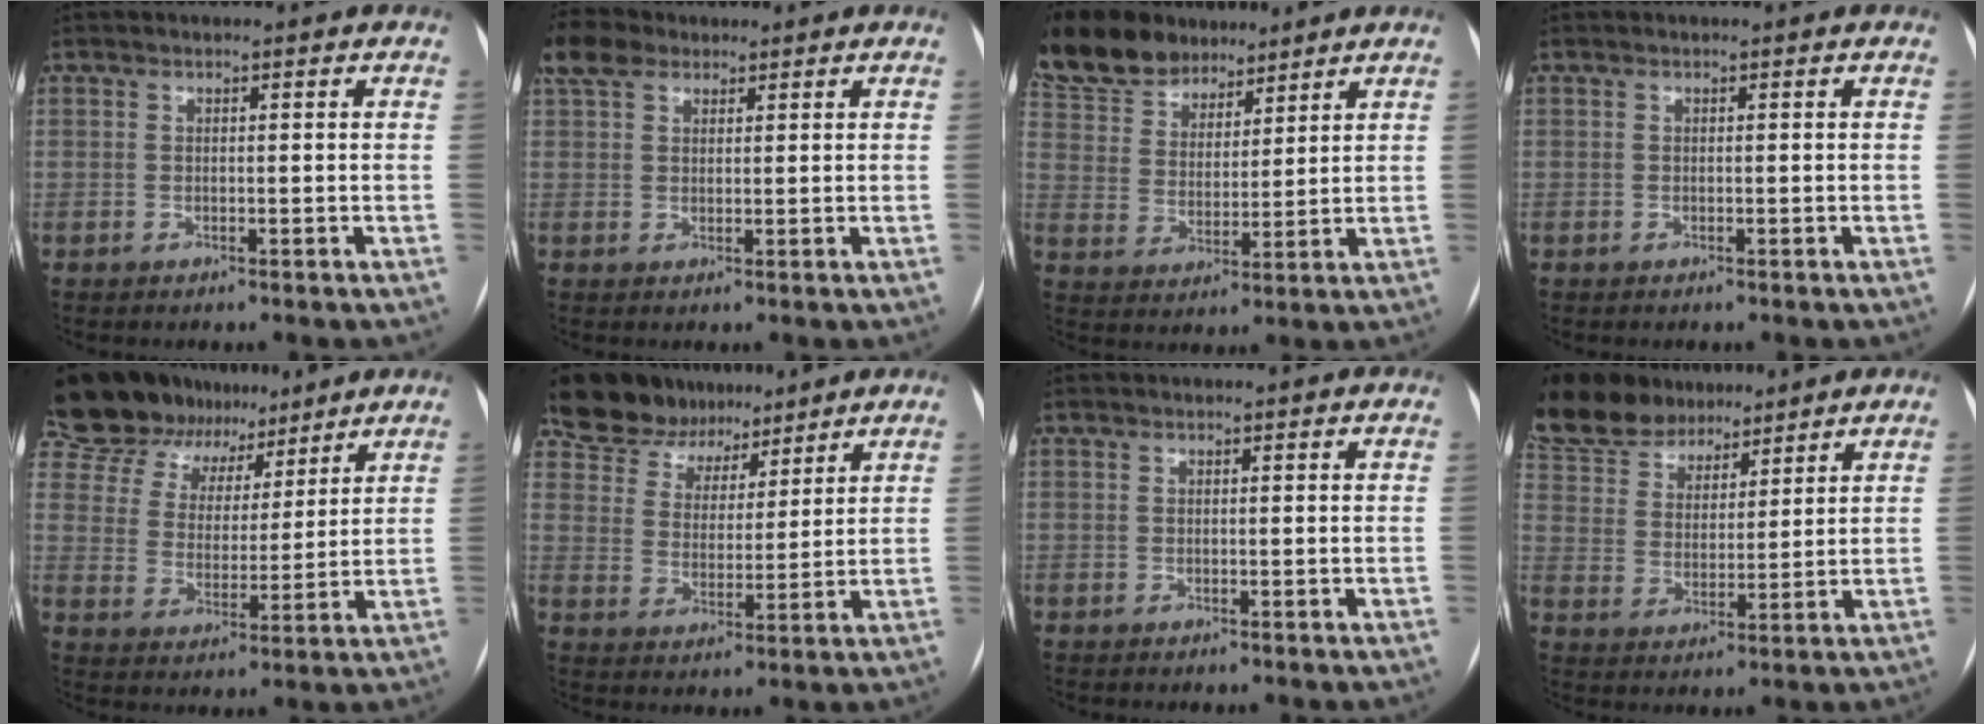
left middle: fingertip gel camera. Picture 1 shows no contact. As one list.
[{"total": 5.9, "force": [4.0, 3.4, 2.7], "torque": [-0.067, 0.032, 0.083]}, {"total": 14.0, "force": [11.5, 6.8, 4.3], "torque": [-0.092, 0.038, 0.215]}, {"total": 0.0}, {"total": 14.8, "force": [12.4, 7.3, 3.3], "torque": [-0.063, 0.025, 0.210]}, {"total": 11.4, "force": [9.4, 5.9, 2.5], "torque": [-0.046, 0.025, 0.163]}, {"total": 0.0}, {"total": 16.1, "force": [13.6, 6.9, 5.1], "torque": [-0.118, 0.042, 0.249]}]